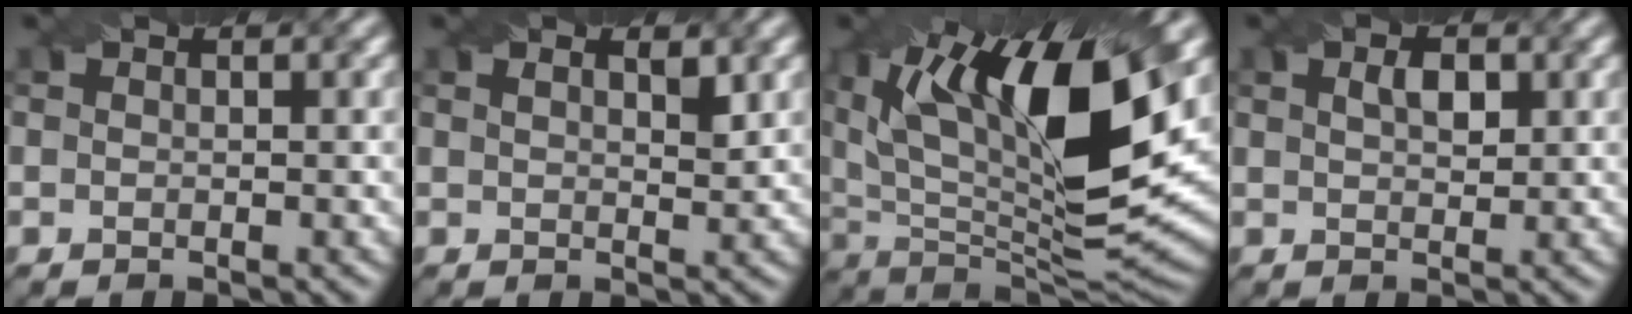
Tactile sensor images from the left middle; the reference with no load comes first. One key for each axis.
{"total": 1.6, "fx": 0.9, "fy": 0.4, "fz": 1.3, "tx": -0.018, "ty": -0.002, "tz": 0.020}
{"total": 16.9, "fx": 6.2, "fy": 5.9, "fz": 14.6, "tx": -0.251, "ty": 0.001, "tz": 0.106}
{"total": 2.0, "fx": 0.8, "fy": 1.0, "fz": 1.5, "tx": -0.030, "ty": 0.003, "tz": 0.017}